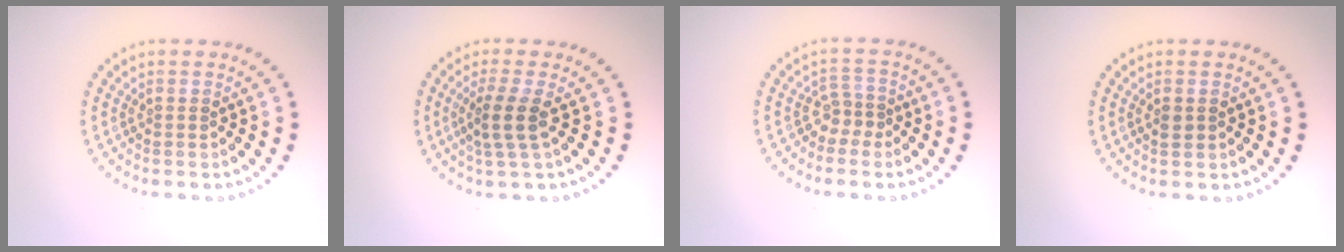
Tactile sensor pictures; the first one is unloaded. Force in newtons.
{"total": 2.6, "press": 2.0, "slide": 1.7}
{"total": 1.6, "press": 1.1, "slide": 1.2}
{"total": 1.1, "press": 1.0, "slide": 0.2}